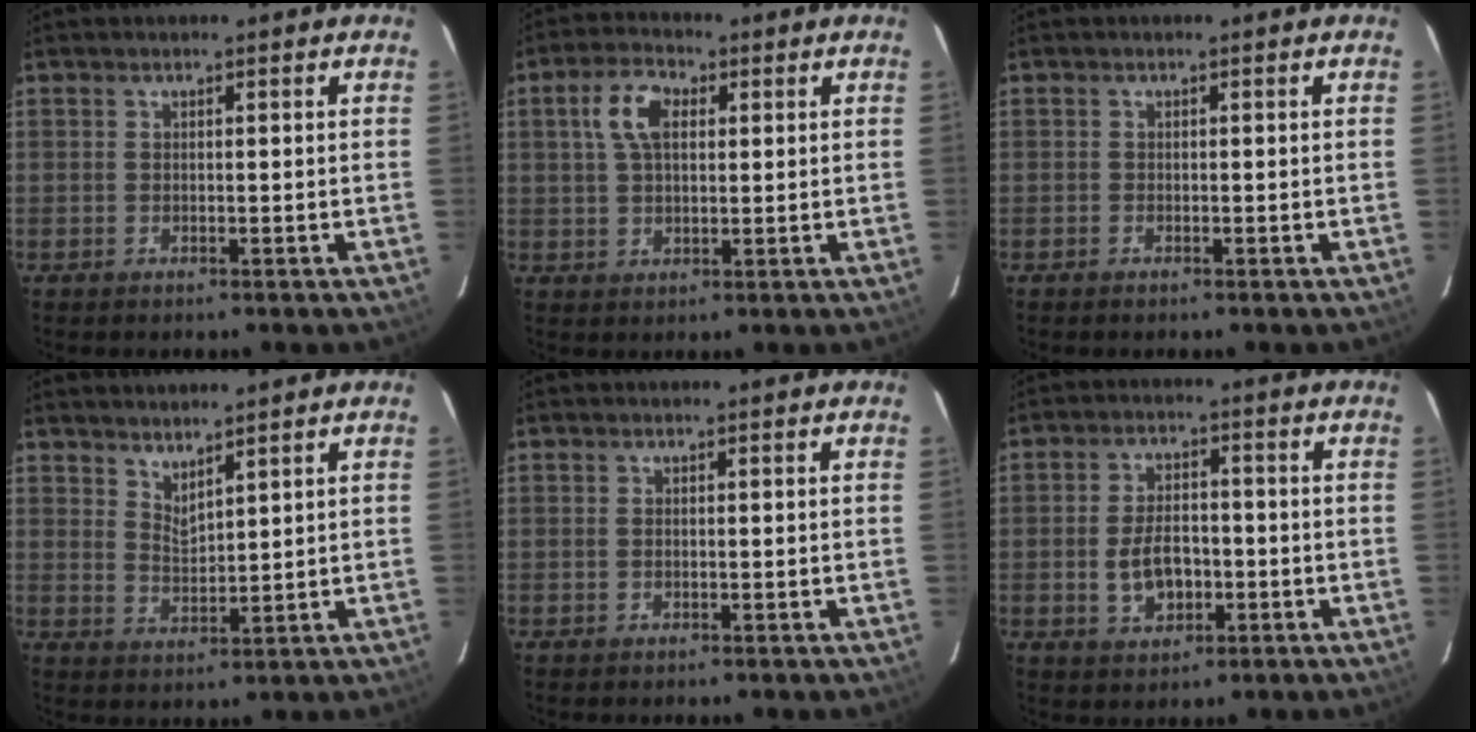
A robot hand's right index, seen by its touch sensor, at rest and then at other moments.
{"total": 6.7, "force": [2.0, 3.8, 5.2], "torque": [-0.101, 0.020, 0.038]}
{"total": 0.0}
{"total": 3.7, "force": [3.4, 0.7, 1.5], "torque": [-0.025, -0.007, 0.059]}
{"total": 0.0}
{"total": 7.3, "force": [-1.8, 4.4, 5.5], "torque": [-0.109, 0.008, -0.022]}